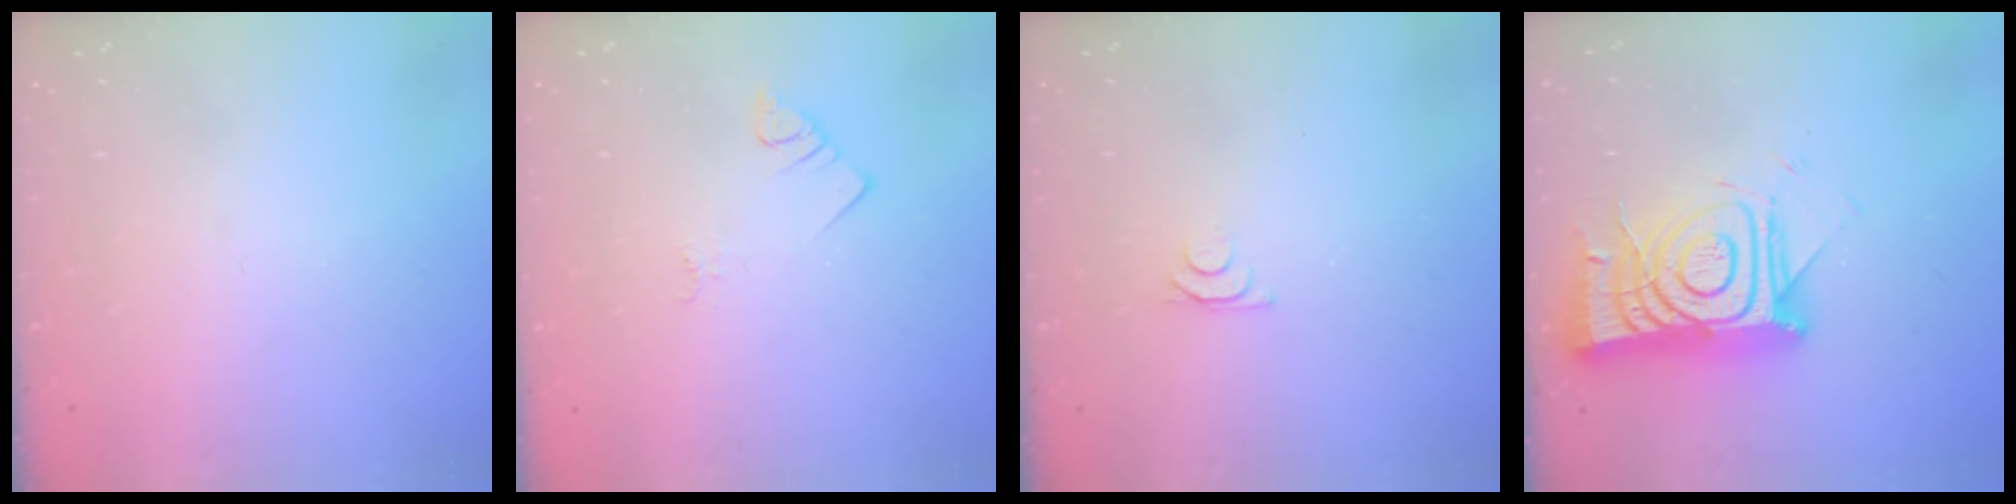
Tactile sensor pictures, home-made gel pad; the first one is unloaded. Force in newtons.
{"total": 2.3, "press": 2.3, "slide": 0.4}
{"total": 4.2, "press": 4.1, "slide": 0.5}
{"total": 16.3, "press": 16.3, "slide": 1.5}